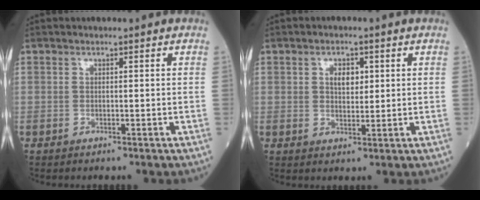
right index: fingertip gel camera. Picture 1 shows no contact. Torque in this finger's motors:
{"motor_torque": [0.42, 0.24, 0.14, 0.05]}